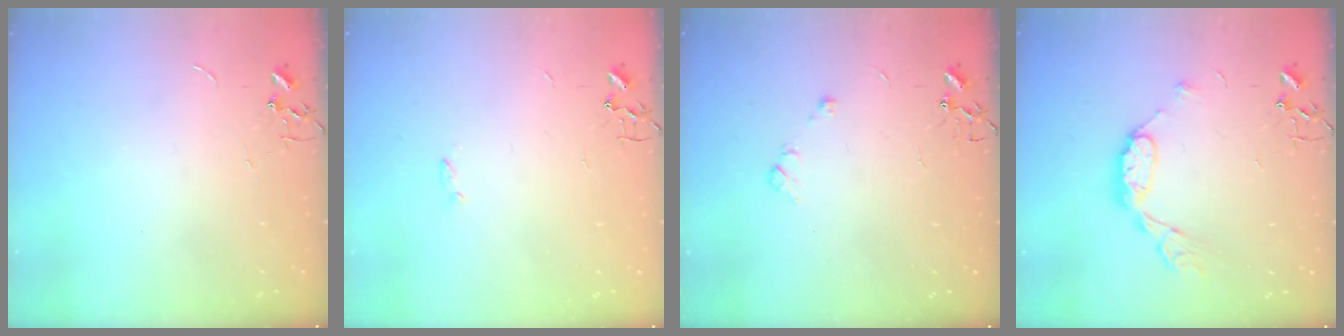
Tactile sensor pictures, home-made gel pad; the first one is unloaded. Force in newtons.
{"total": 1.2, "press": 1.1, "slide": 0.3}
{"total": 4.9, "press": 4.8, "slide": 1.2}
{"total": 9.2, "press": 9.2, "slide": 0.2}